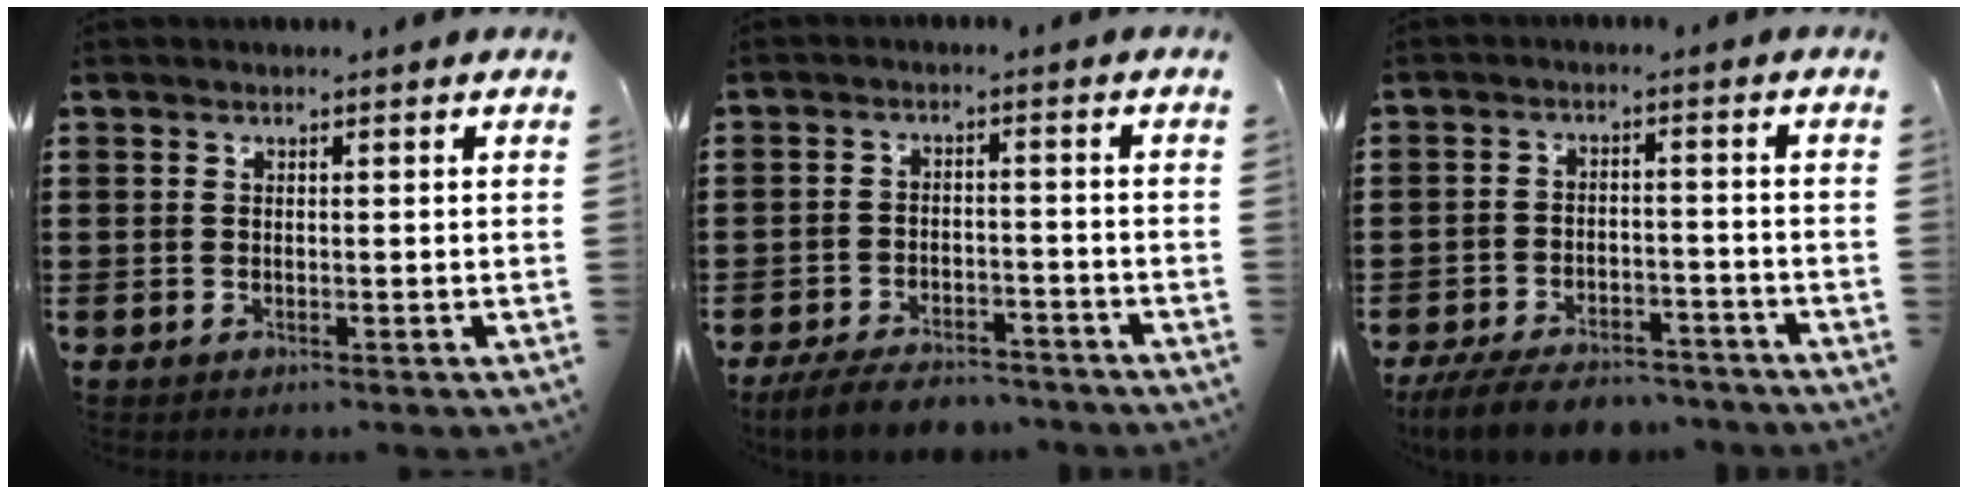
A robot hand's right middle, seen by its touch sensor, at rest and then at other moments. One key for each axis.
{"total": 5.5, "fx": -5.1, "fy": 1.2, "fz": 1.7, "tx": -0.038, "ty": 0.002, "tz": -0.100}
{"total": 6.6, "fx": -6.1, "fy": 1.4, "fz": 2.1, "tx": -0.046, "ty": 0.006, "tz": -0.118}